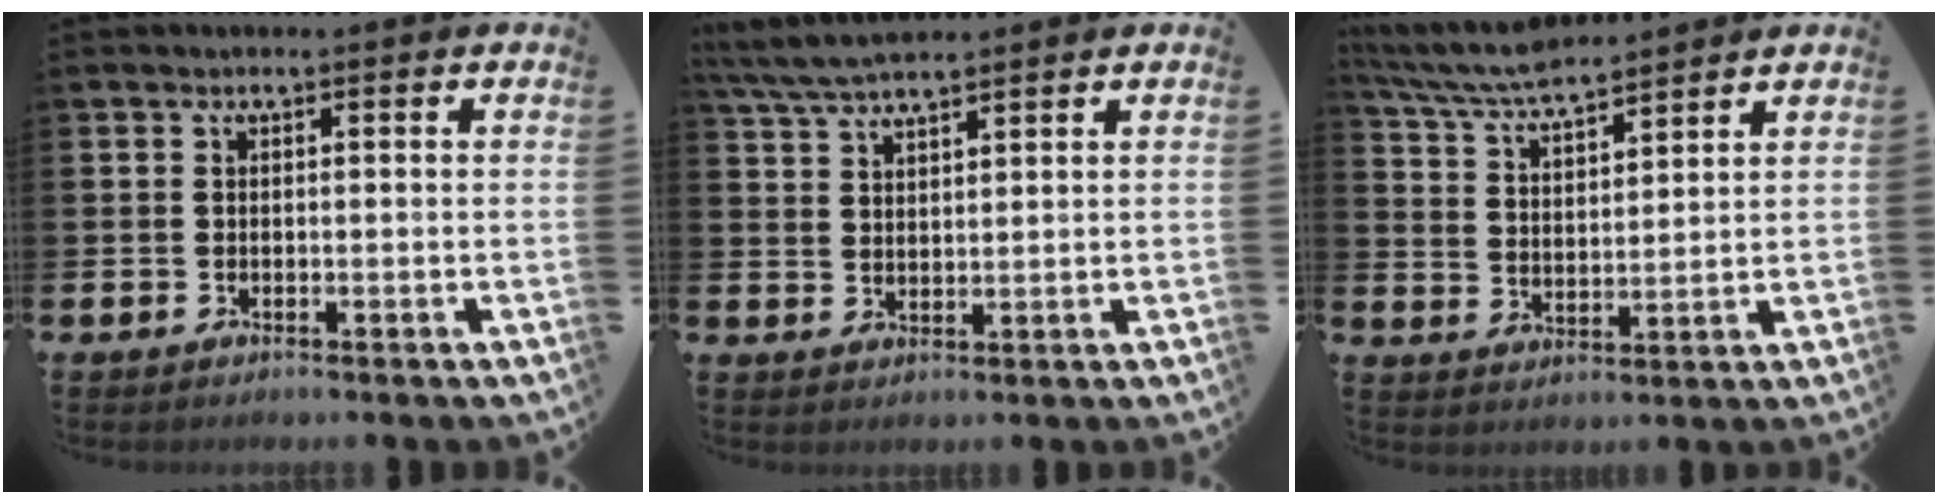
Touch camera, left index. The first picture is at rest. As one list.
[{"total": 5.1, "force": [4.8, 0.6, 1.6], "torque": [-0.050, -0.014, 0.089]}, {"total": 6.7, "force": [6.4, 0.6, 1.8], "torque": [-0.063, -0.030, 0.116]}]